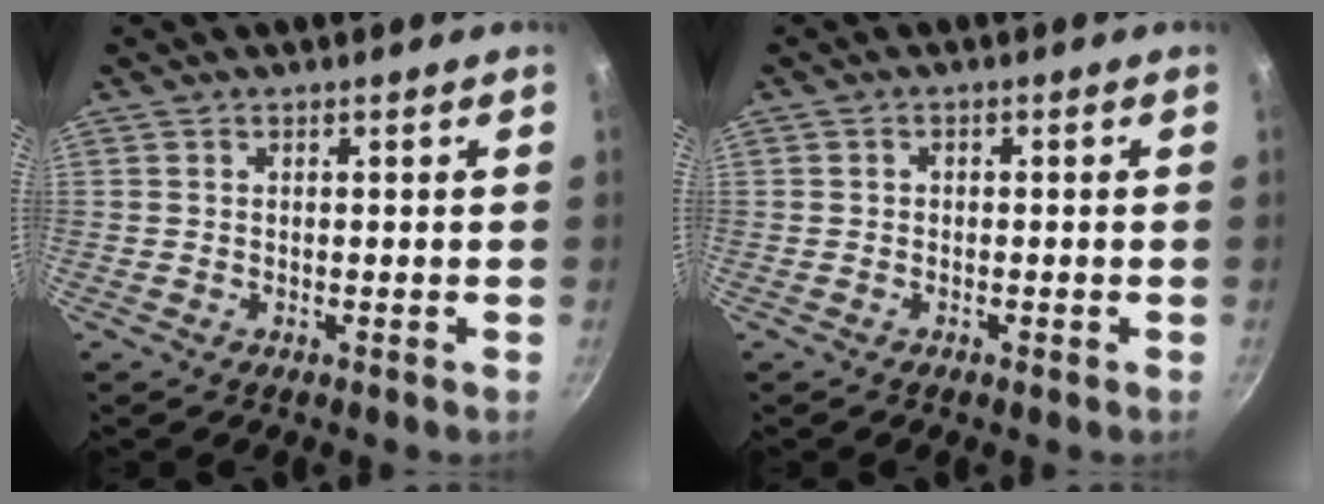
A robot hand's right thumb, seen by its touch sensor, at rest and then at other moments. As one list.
[{"total": 1.4, "force": [-0.7, 1.0, 0.6], "torque": [-0.008, 0.005, -0.012]}]